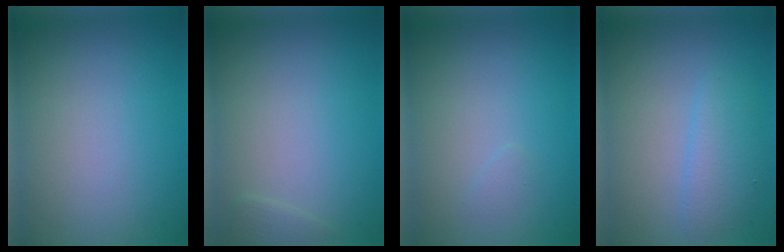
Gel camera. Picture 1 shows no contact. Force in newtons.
{"total": 0.7, "press": 0.7, "slide": 0.1}
{"total": 0.5, "press": 0.5, "slide": 0.0}
{"total": 2.4, "press": 2.4, "slide": 0.1}